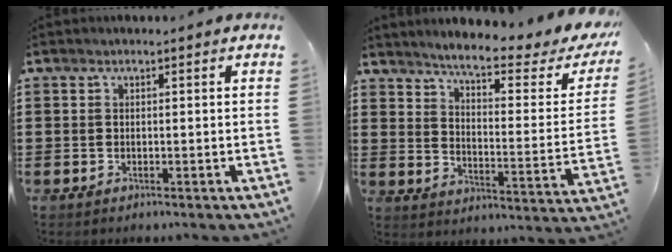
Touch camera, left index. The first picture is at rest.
{"total": 5.6, "force": [4.7, 0.0, 3.1], "torque": [-0.073, -0.037, 0.071]}